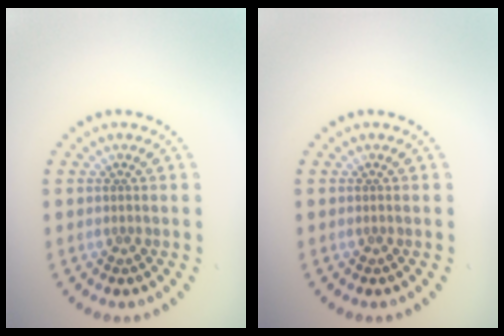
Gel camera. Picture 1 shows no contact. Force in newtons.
{"total": 0.0}